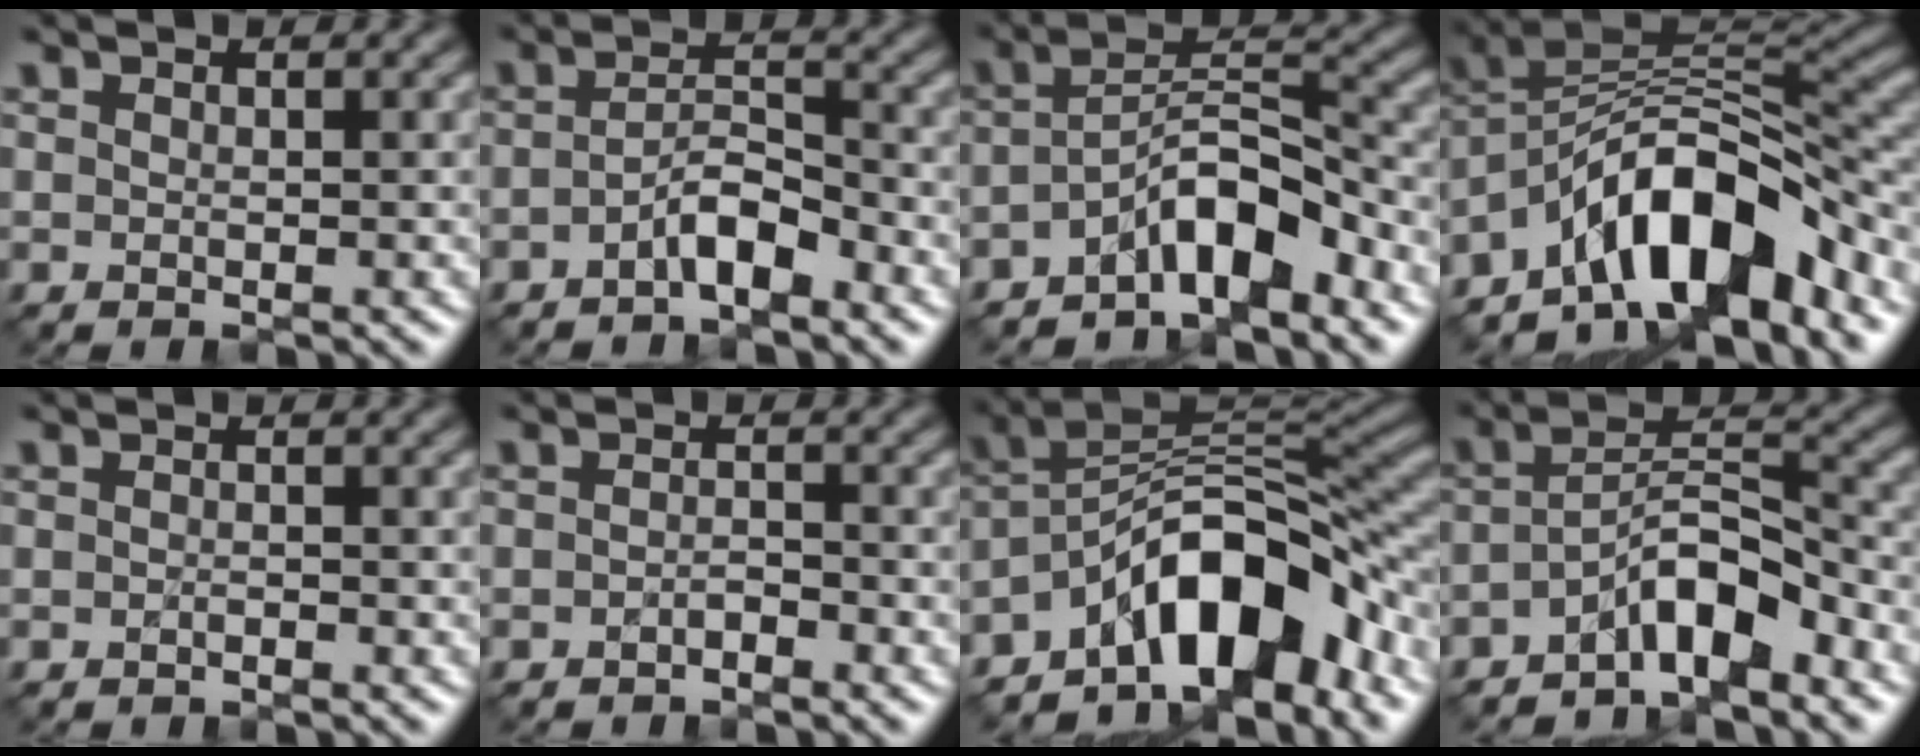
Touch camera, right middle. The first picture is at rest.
{"total": 3.2, "force": [-1.9, 1.0, 2.4], "torque": [-0.044, 0.010, -0.039]}
{"total": 6.2, "force": [-3.9, 2.2, 4.3], "torque": [-0.062, 0.012, -0.075]}
{"total": 10.4, "force": [-6.2, 4.1, 7.3], "torque": [-0.094, 0.019, -0.119]}
{"total": 0.5, "force": [-0.4, 0.1, 0.3], "torque": [-0.004, 0.001, -0.007]}
{"total": 1.1, "force": [-0.8, 0.4, 0.7], "torque": [-0.012, 0.003, -0.015]}
{"total": 10.6, "force": [-6.1, 4.3, 7.5], "torque": [-0.094, 0.019, -0.116]}
{"total": 5.6, "force": [-3.5, 1.9, 3.9], "torque": [-0.060, 0.013, -0.066]}